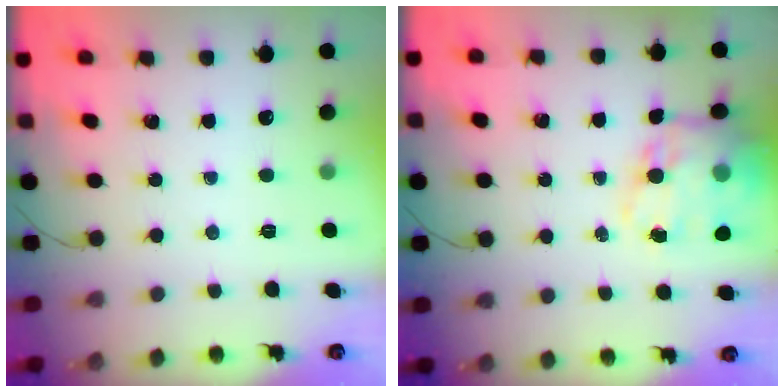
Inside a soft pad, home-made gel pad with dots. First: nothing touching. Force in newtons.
{"total": 18.1, "press": 17.6, "slide": 4.0}